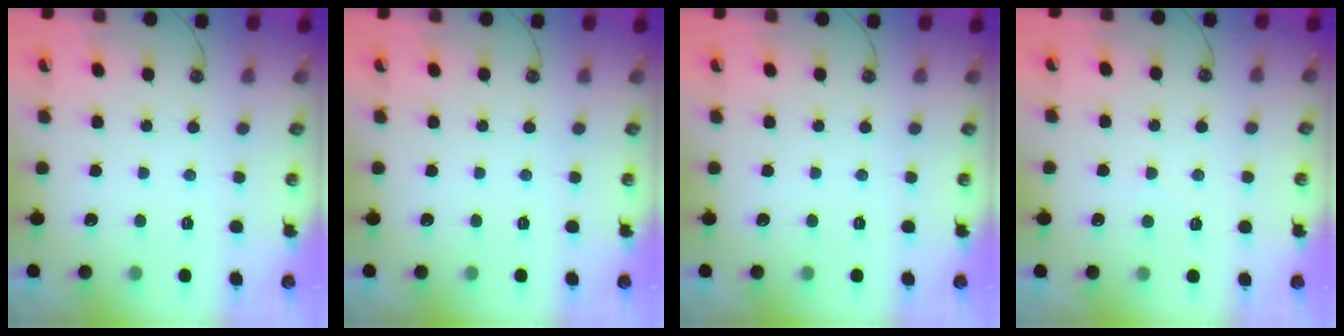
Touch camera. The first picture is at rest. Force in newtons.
{"total": 0.0}
{"total": 0.0}
{"total": 3.6, "press": 3.6, "slide": 0.3}